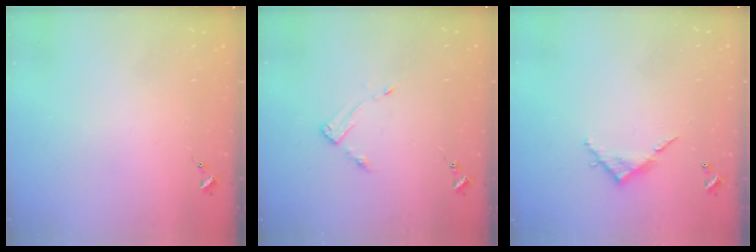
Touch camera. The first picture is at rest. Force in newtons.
{"total": 3.7, "press": 3.6, "slide": 0.4}
{"total": 5.7, "press": 5.7, "slide": 0.4}